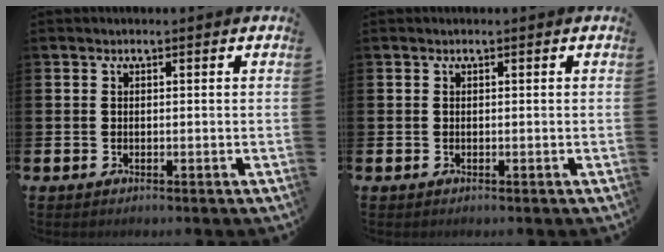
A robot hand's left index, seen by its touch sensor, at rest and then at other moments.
{"total": 0.0}